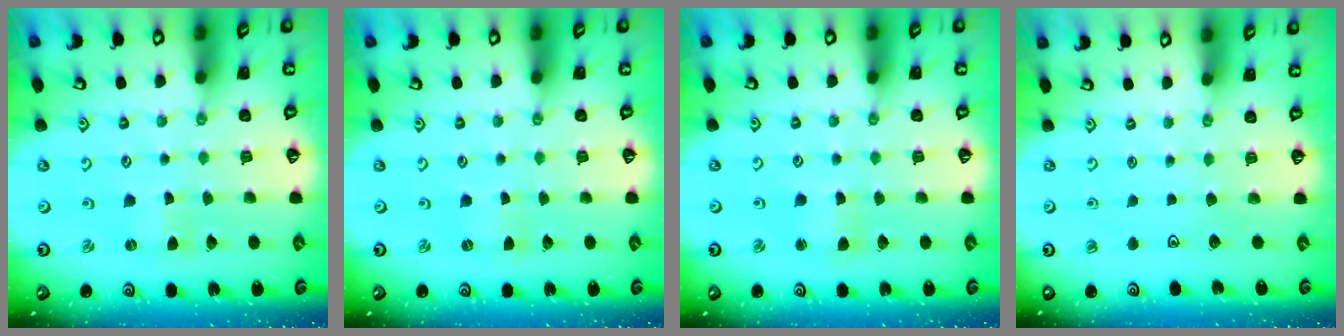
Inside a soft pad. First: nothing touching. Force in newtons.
{"total": 0.0}
{"total": 2.0, "press": 2.0, "slide": 0.3}
{"total": 0.0}